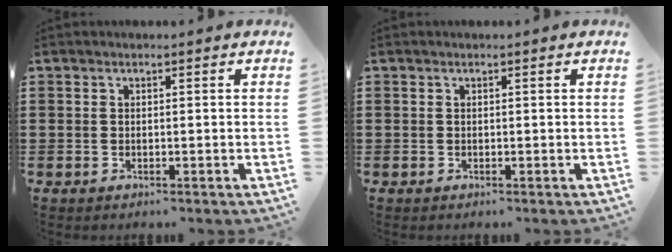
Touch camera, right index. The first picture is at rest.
{"total": 0.0}